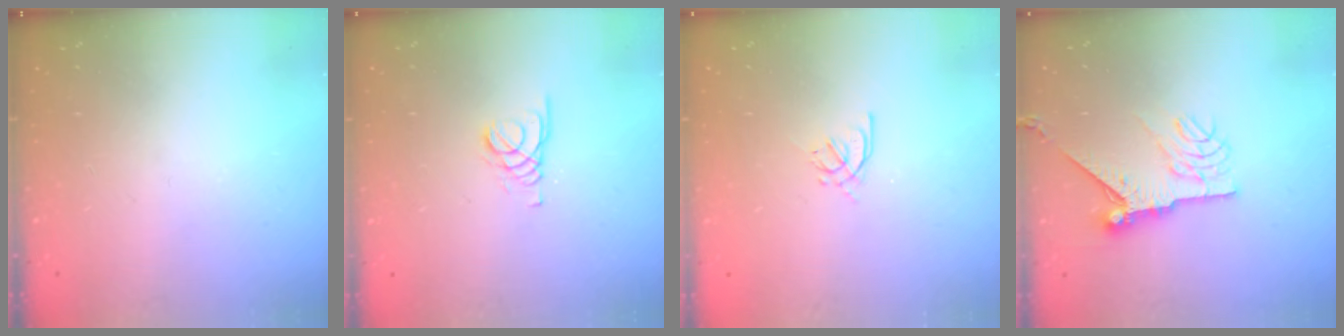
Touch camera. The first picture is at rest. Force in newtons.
{"total": 1.8, "press": 1.8, "slide": 0.2}
{"total": 2.9, "press": 2.8, "slide": 0.8}
{"total": 10.5, "press": 10.5, "slide": 0.4}